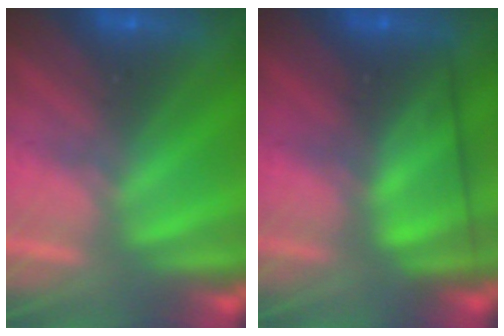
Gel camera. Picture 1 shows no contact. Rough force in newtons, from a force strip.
{"total": 2.6}